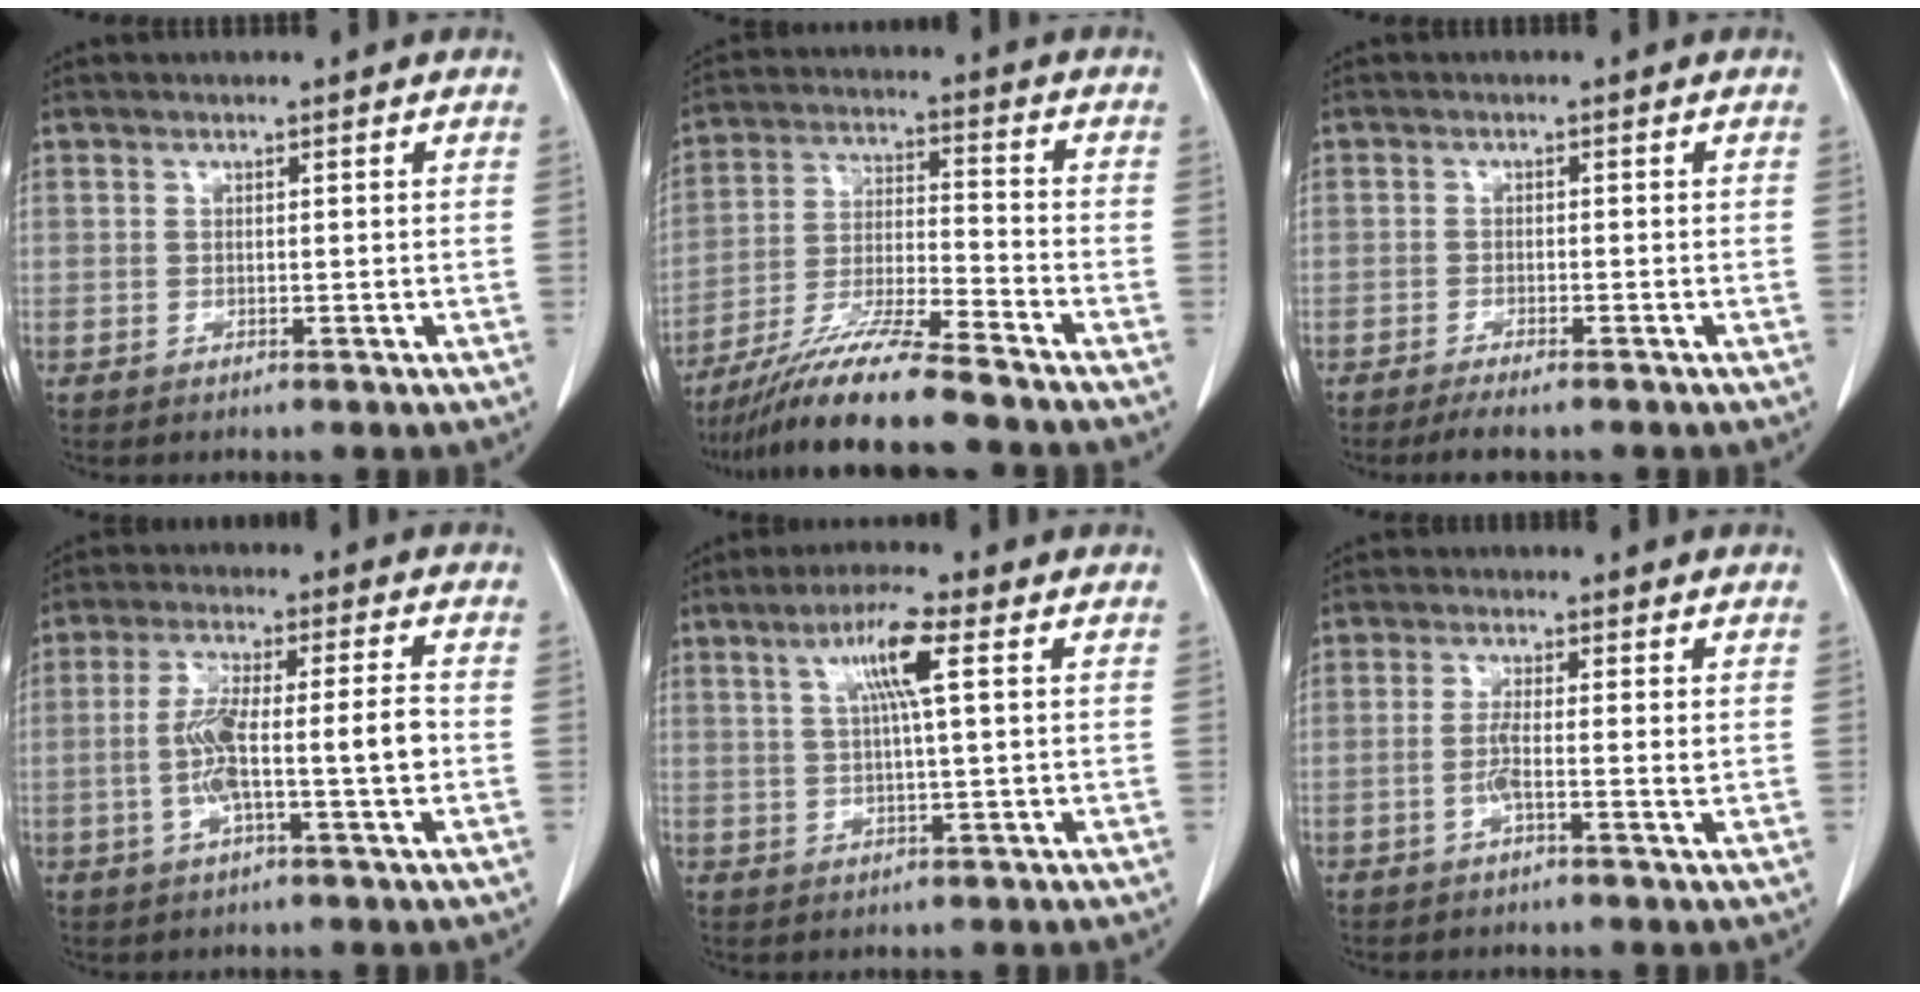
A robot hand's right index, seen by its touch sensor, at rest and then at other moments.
{"total": 13.2, "force": [-10.8, -0.5, 7.5], "torque": [-0.140, -0.019, -0.197]}
{"total": 3.4, "force": [-2.8, 0.4, 1.8], "torque": [-0.025, -0.006, -0.039]}
{"total": 9.2, "force": [-1.5, 0.8, 9.0], "torque": [-0.171, 0.015, -0.028]}
{"total": 6.7, "force": [2.3, -0.1, 6.3], "torque": [-0.115, 0.007, 0.040]}
{"total": 3.0, "force": [-0.5, 0.0, 3.0], "torque": [-0.058, 0.000, -0.012]}